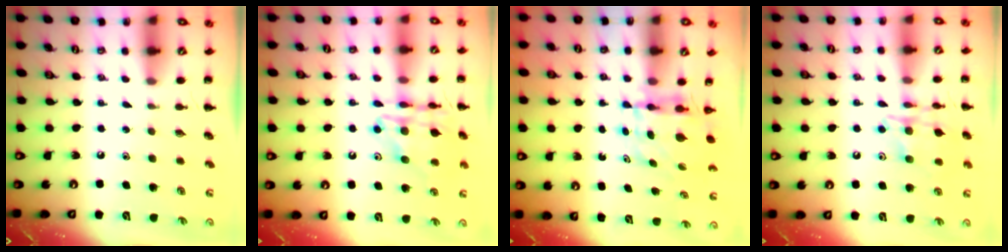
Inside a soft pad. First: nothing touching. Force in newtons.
{"total": 15.2, "press": 15.1, "slide": 1.7}
{"total": 5.4, "press": 5.3, "slide": 0.9}
{"total": 14.0, "press": 14.0, "slide": 1.1}